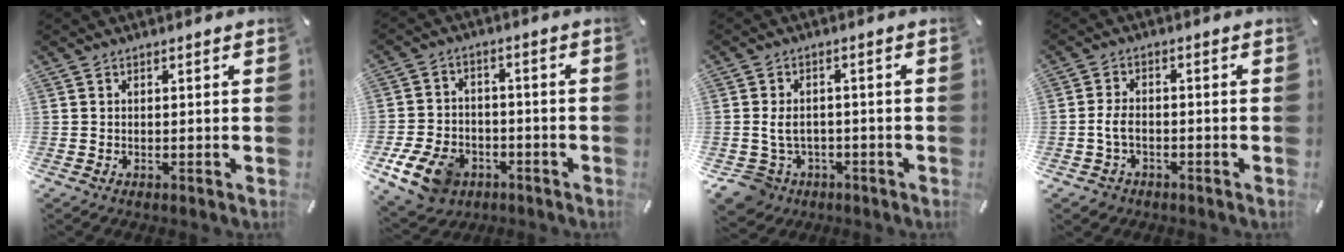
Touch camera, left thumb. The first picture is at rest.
{"total": 11.1, "force": [-5.5, 7.9, 5.5], "torque": [-0.106, 0.032, -0.100]}
{"total": 6.6, "force": [-1.4, 5.8, 3.0], "torque": [-0.091, 0.007, -0.027]}
{"total": 4.8, "force": [-1.4, 3.5, 3.0], "torque": [-0.075, 0.005, -0.031]}